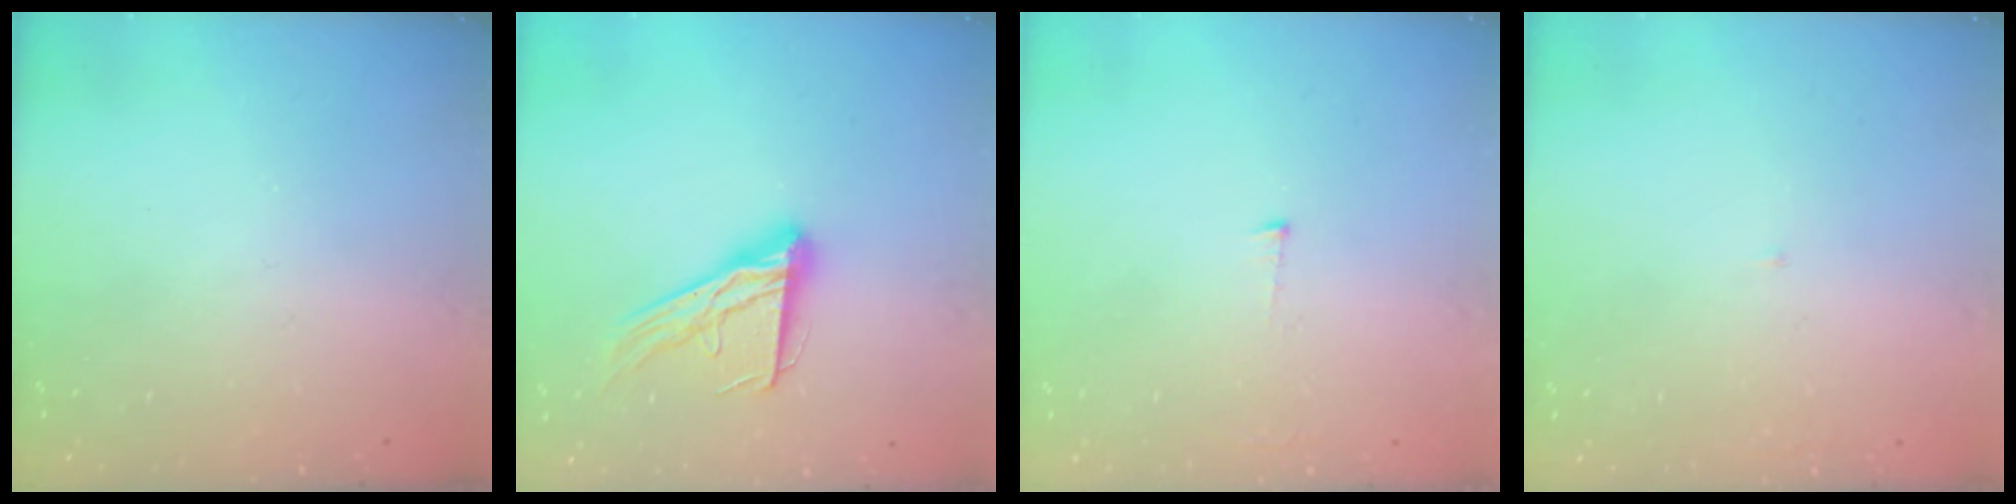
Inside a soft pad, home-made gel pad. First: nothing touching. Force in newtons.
{"total": 14.8, "press": 14.8, "slide": 1.3}
{"total": 3.0, "press": 3.0, "slide": 0.3}
{"total": 2.0, "press": 2.0, "slide": 0.2}